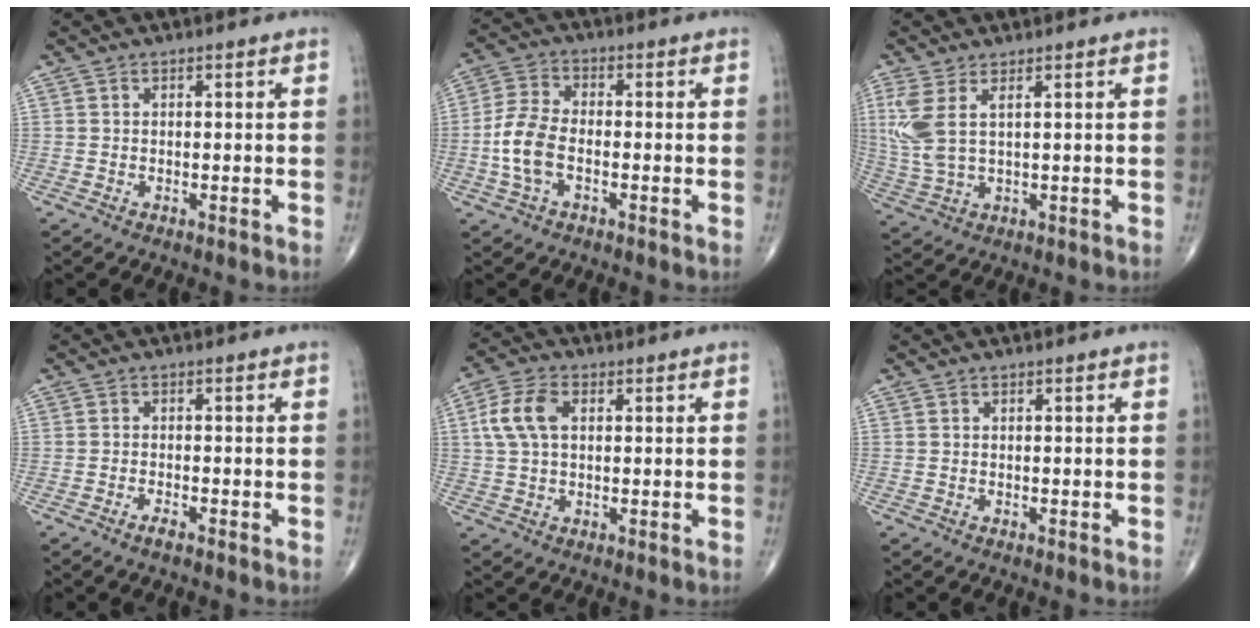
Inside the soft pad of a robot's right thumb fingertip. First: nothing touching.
{"total": 8.1, "force": [-2.0, 4.5, 6.4], "torque": [-0.140, 0.019, -0.043]}
{"total": 7.3, "force": [2.4, 2.7, 6.3], "torque": [-0.171, -0.007, 0.060]}
{"total": 1.5, "force": [-1.2, 0.2, 0.9], "torque": [-0.021, 0.003, -0.024]}
{"total": 7.4, "force": [1.6, 4.5, 5.7], "torque": [-0.125, 0.015, 0.029]}
{"total": 0.0}